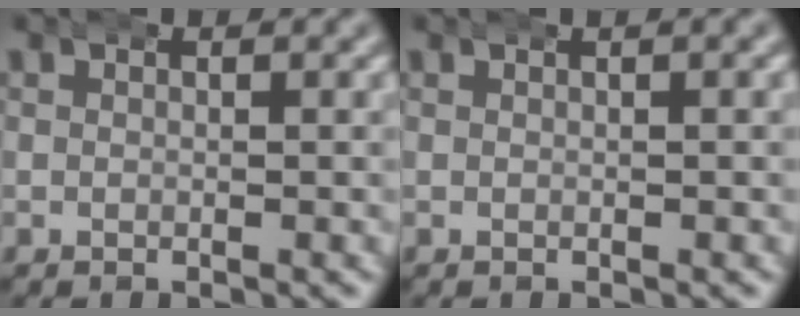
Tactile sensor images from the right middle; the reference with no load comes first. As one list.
[{"total": 0.7, "force": [0.3, 0.0, 0.6], "torque": [-0.002, 0.008, 0.002]}]